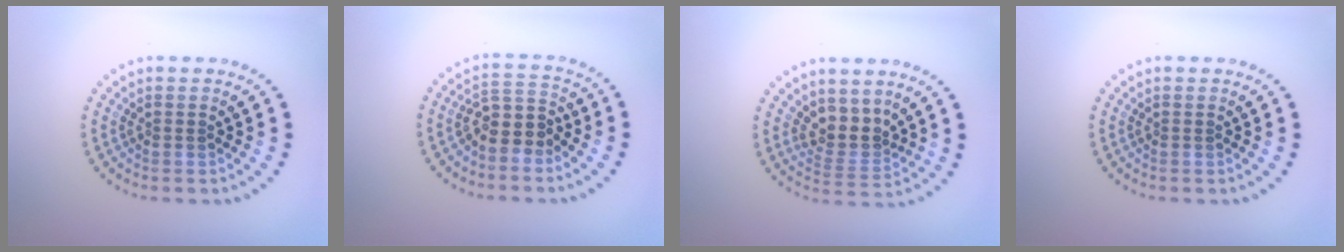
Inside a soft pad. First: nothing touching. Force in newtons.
{"total": 3.2, "press": 2.7, "slide": 1.8}
{"total": 2.9, "press": 2.2, "slide": 1.9}
{"total": 0.0}